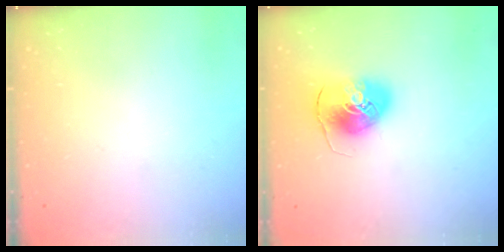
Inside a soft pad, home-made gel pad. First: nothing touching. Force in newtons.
{"total": 9.3, "press": 9.2, "slide": 1.0}